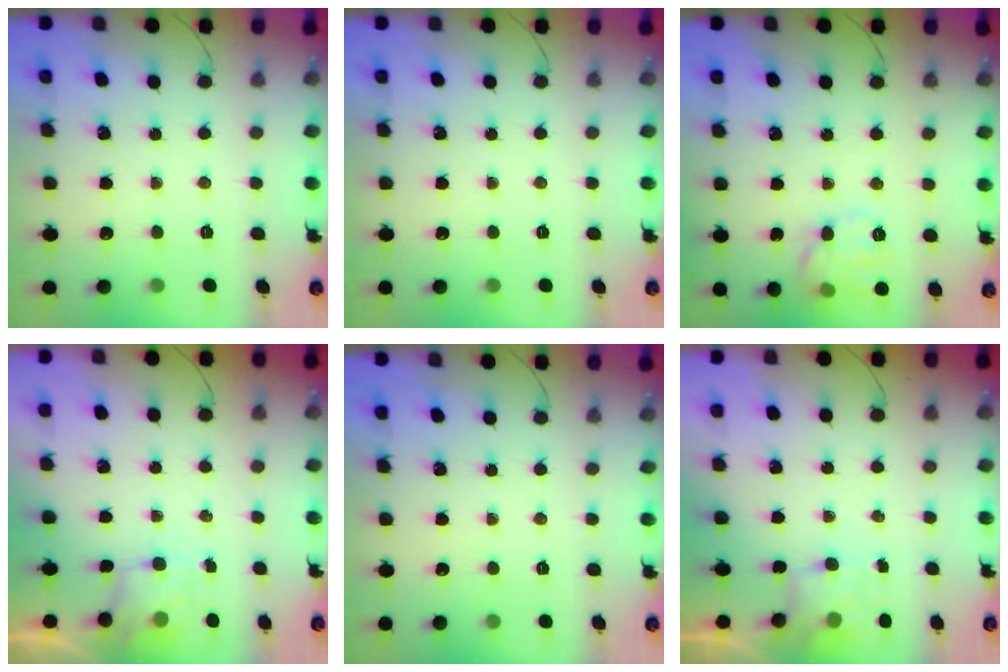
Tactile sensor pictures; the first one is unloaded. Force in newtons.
{"total": 0.0}
{"total": 10.8, "press": 10.8, "slide": 0.5}
{"total": 2.0, "press": 1.8, "slide": 1.0}
{"total": 0.0}
{"total": 3.6, "press": 3.5, "slide": 0.9}